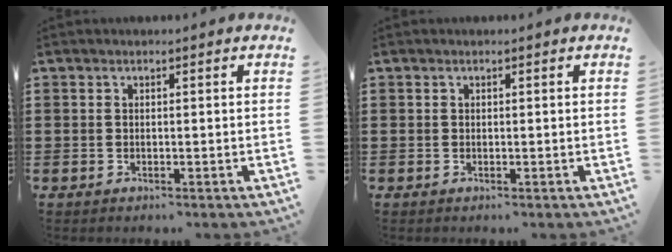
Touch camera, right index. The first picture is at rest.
{"total": 0.0}